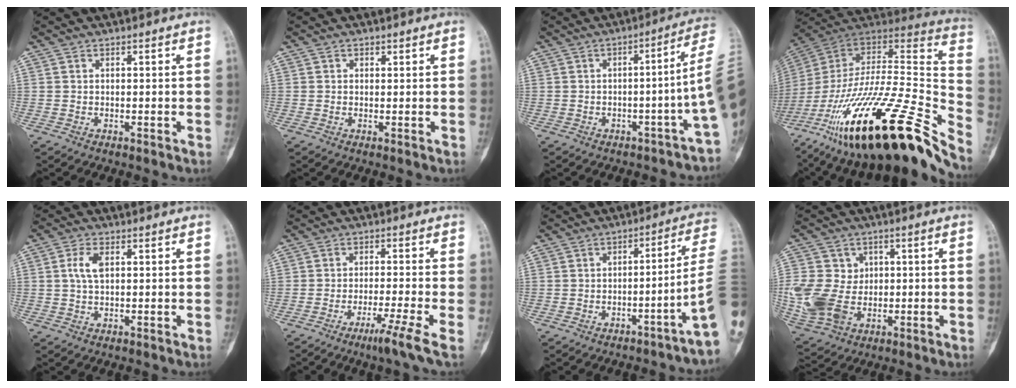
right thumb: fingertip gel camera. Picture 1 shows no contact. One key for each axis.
{"total": 0.7, "fx": 0.4, "fy": 0.5, "fz": 0.1, "tx": 0.006, "ty": -0.001, "tz": 0.004}
{"total": 9.6, "fx": -1.0, "fy": 0.5, "fz": 9.5, "tx": -0.114, "ty": 0.035, "tz": -0.018}
{"total": 39.2, "fx": -22.9, "fy": 10.0, "fz": 30.2, "tx": -0.455, "ty": 0.046, "tz": -0.372}
{"total": 3.7, "fx": 0.8, "fy": 1.9, "fz": 3.1, "tx": -0.075, "ty": 0.005, "tz": 0.018}
{"total": 6.1, "fx": -3.2, "fy": -0.9, "fz": 5.1, "tx": -0.099, "ty": 0.000, "tz": -0.060}
{"total": 8.2, "fx": -1.8, "fy": -1.8, "fz": 7.8, "tx": -0.103, "ty": 0.033, "tz": -0.030}
{"total": 14.3, "fx": -0.8, "fy": 11.6, "fz": 8.3, "tx": -0.163, "ty": -0.002, "tz": 0.002}